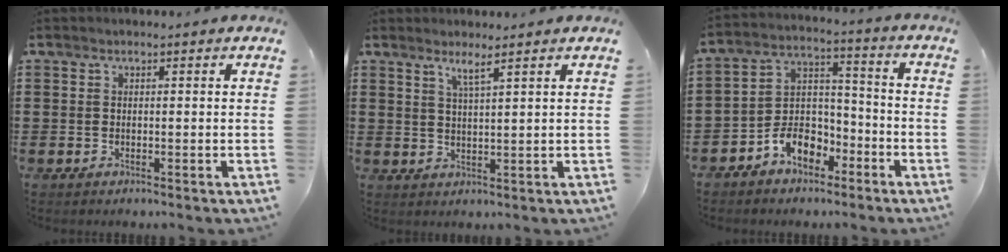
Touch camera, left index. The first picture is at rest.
{"total": 2.6, "force": [1.9, -0.2, 1.7], "torque": [-0.038, -0.002, 0.034]}
{"total": 7.2, "force": [-5.0, 4.3, 3.0], "torque": [-0.064, 0.024, -0.097]}